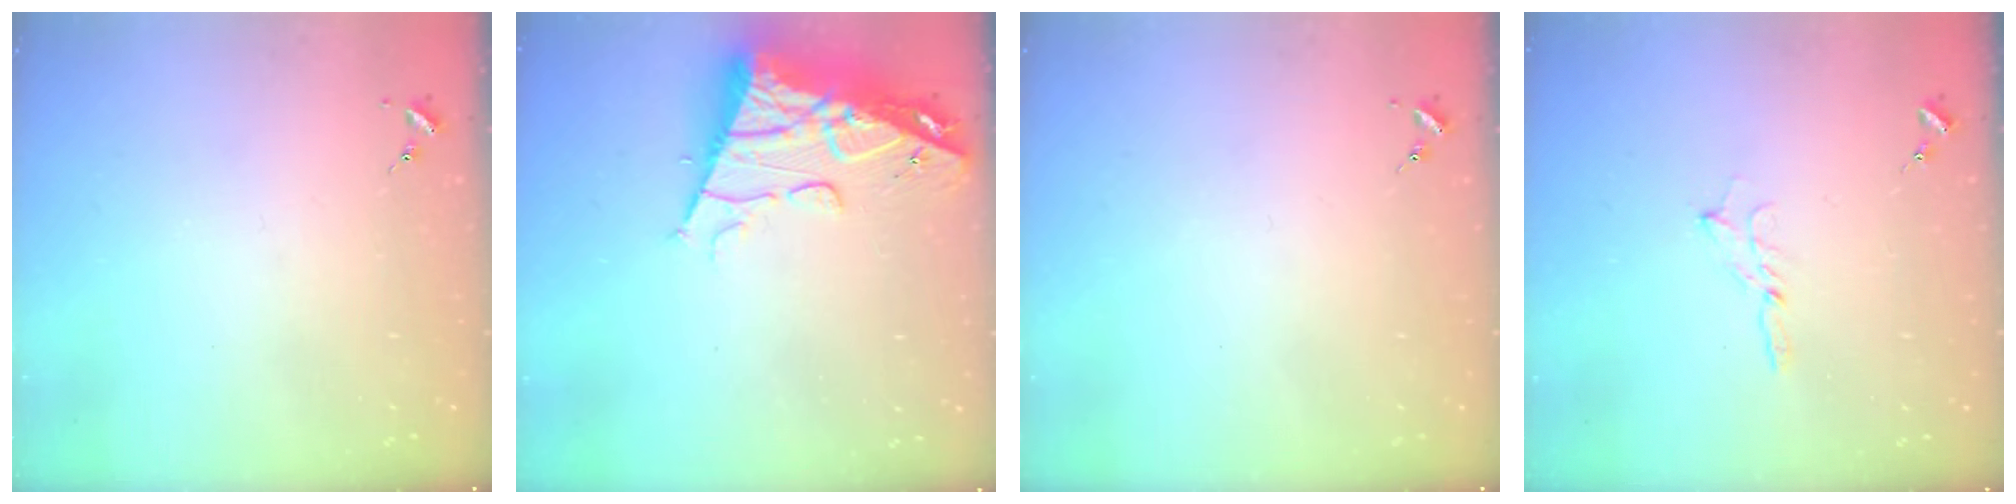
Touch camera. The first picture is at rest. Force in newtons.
{"total": 15.2, "press": 15.1, "slide": 1.8}
{"total": 0.0}
{"total": 2.5, "press": 2.5, "slide": 0.2}